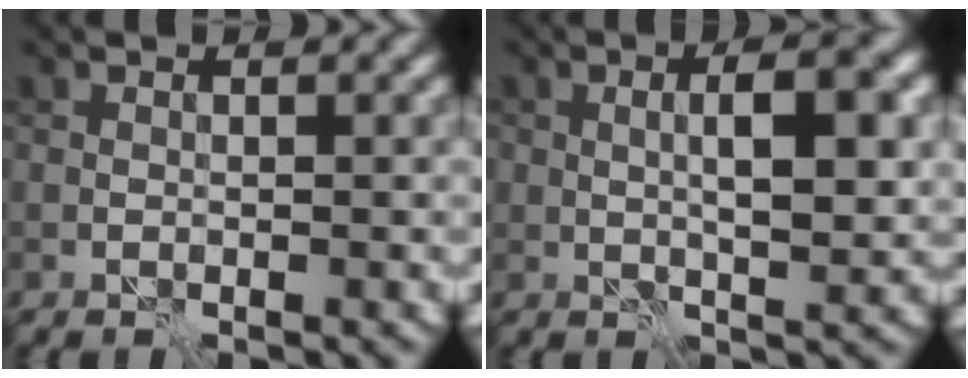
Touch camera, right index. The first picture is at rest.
{"total": 5.0, "force": [0.6, 1.5, 4.7], "torque": [-0.079, 0.005, 0.011]}